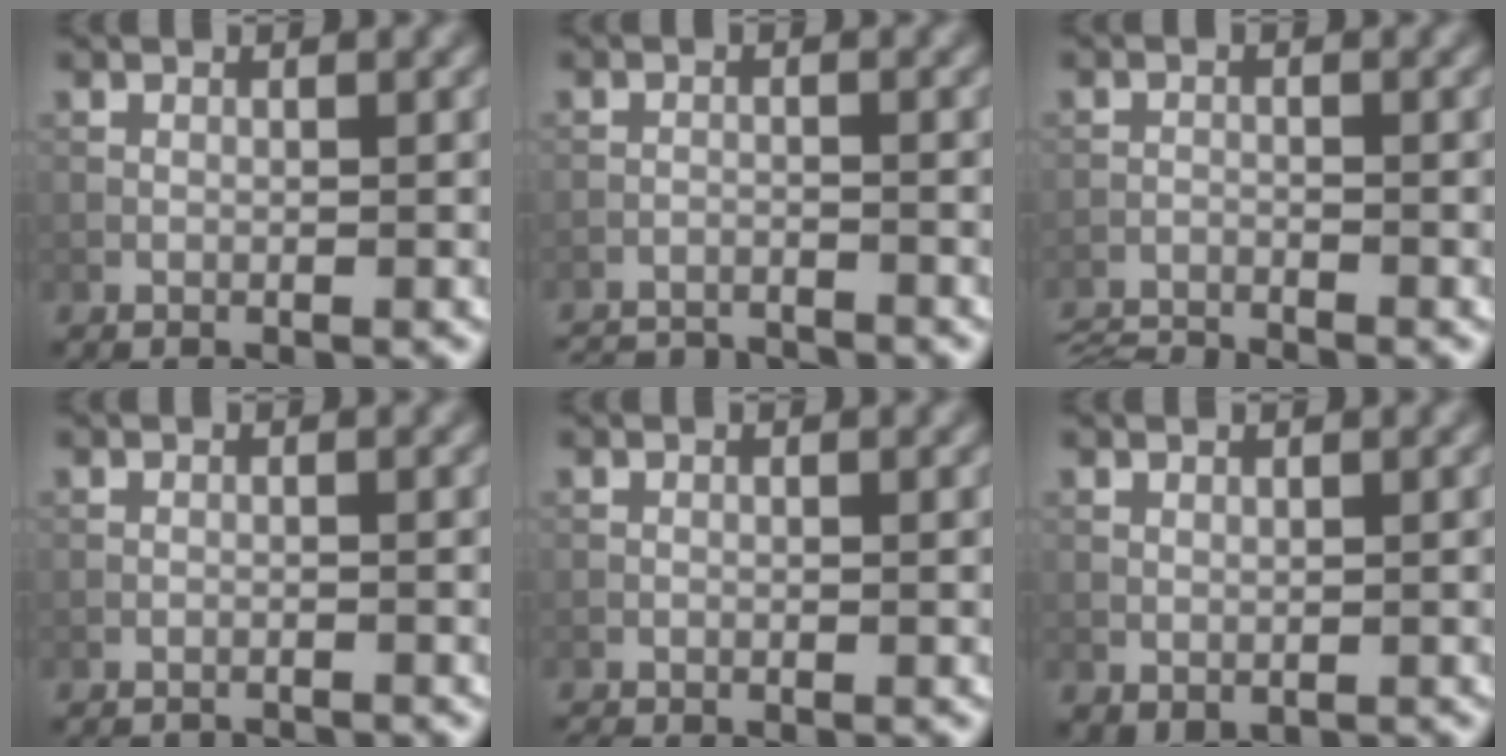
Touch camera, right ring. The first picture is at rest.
{"total": 7.0, "force": [-6.9, 0.9, 1.0], "torque": [-0.021, -0.013, -0.107]}
{"total": 4.3, "force": [-4.2, 0.2, 0.8], "torque": [-0.023, -0.018, -0.078]}
{"total": 3.5, "force": [-3.4, 0.4, 0.6], "torque": [-0.009, -0.001, -0.049]}
{"total": 0.9, "force": [-0.9, -0.1, 0.1], "torque": [0.000, -0.001, -0.018]}
{"total": 0.7, "force": [0.2, 0.6, 0.3], "torque": [-0.006, -0.003, 0.009]}